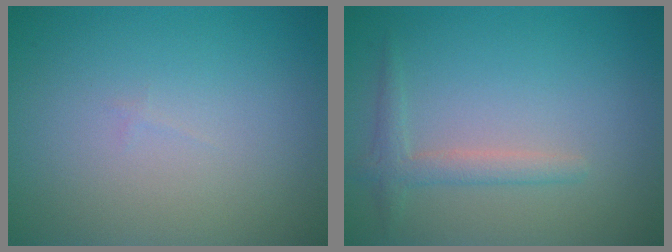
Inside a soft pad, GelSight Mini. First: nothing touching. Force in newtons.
{"total": 1.9, "press": 1.9, "slide": 0.0}